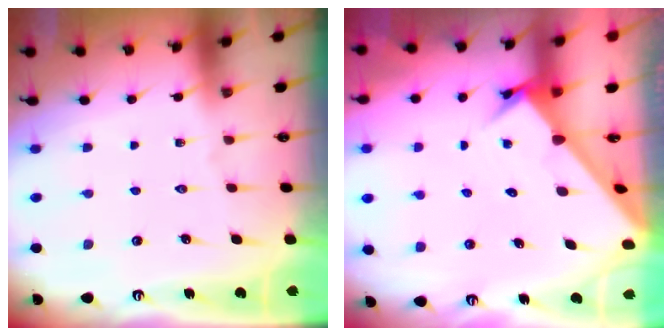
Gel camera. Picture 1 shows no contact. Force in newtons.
{"total": 3.6, "press": 3.5, "slide": 0.4}